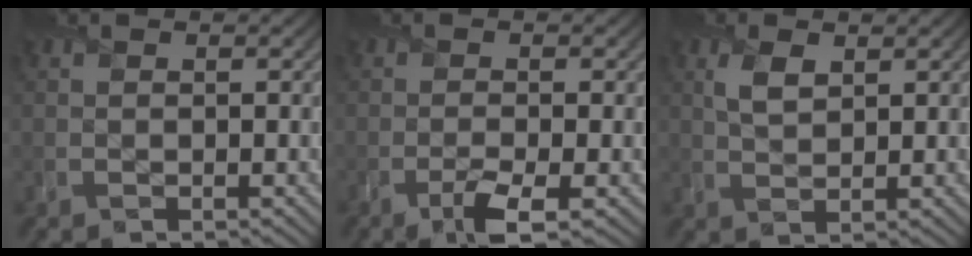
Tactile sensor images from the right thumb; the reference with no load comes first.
{"total": 3.0, "force": [-1.7, 0.5, 2.4], "torque": [-0.048, -0.004, -0.038]}
{"total": 3.1, "force": [1.4, 1.6, 2.2], "torque": [-0.053, 0.000, 0.030]}